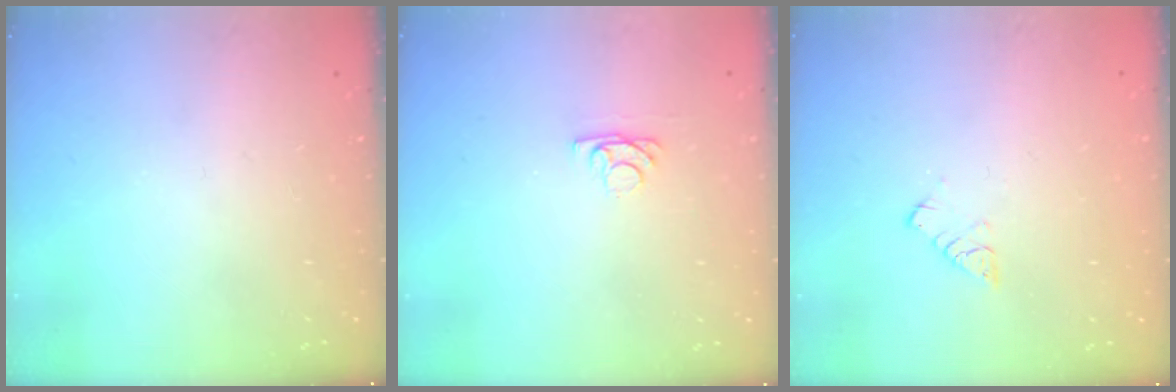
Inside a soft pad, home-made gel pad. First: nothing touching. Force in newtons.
{"total": 3.0, "press": 3.0, "slide": 0.5}
{"total": 5.2, "press": 5.1, "slide": 0.4}